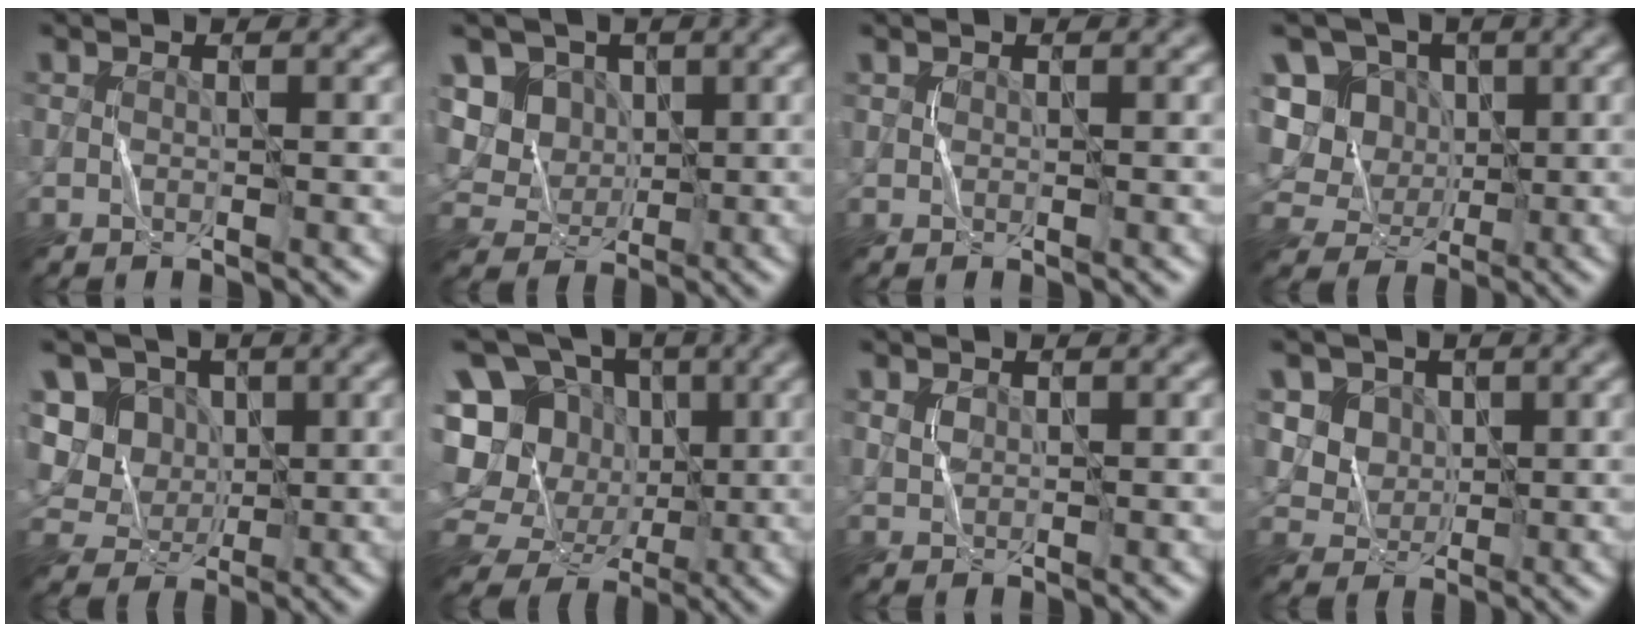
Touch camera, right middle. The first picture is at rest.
{"total": 8.3, "force": [2.6, 7.2, 3.3], "torque": [-0.083, 0.022, 0.033]}
{"total": 0.0}
{"total": 10.6, "force": [1.7, 9.7, 3.8], "torque": [-0.116, 0.035, 0.025]}
{"total": 9.5, "force": [2.4, 8.4, 3.7], "torque": [-0.100, 0.030, 0.033]}
{"total": 15.9, "force": [-1.2, 14.2, 7.0], "torque": [-0.164, 0.020, -0.027]}
{"total": 0.9, "force": [0.5, 0.6, 0.4], "torque": [-0.011, -0.001, 0.013]}
{"total": 4.9, "force": [2.1, 4.0, 1.9], "torque": [-0.050, -0.008, 0.047]}